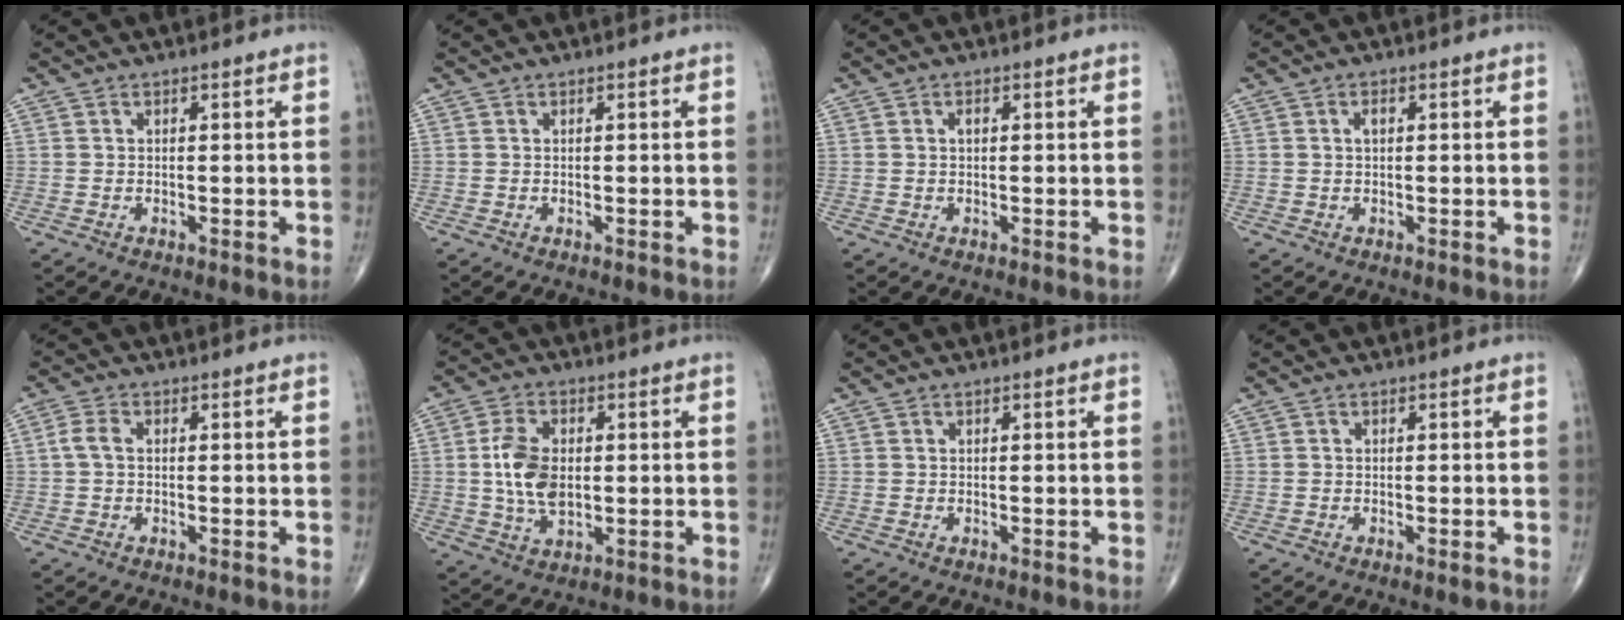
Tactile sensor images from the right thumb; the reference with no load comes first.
{"total": 0.0}
{"total": 1.1, "force": [0.2, 0.6, 0.9], "torque": [-0.014, 0.001, 0.003]}
{"total": 1.4, "force": [0.3, 0.7, 1.2], "torque": [-0.021, 0.003, 0.004]}
{"total": 2.7, "force": [0.0, 1.7, 2.1], "torque": [-0.048, 0.006, -0.004]}
{"total": 9.3, "force": [0.4, 5.5, 7.5], "torque": [-0.143, -0.001, 0.012]}
{"total": 0.0}
{"total": 0.8, "force": [-0.5, 0.1, 0.7], "torque": [-0.014, -0.003, -0.006]}